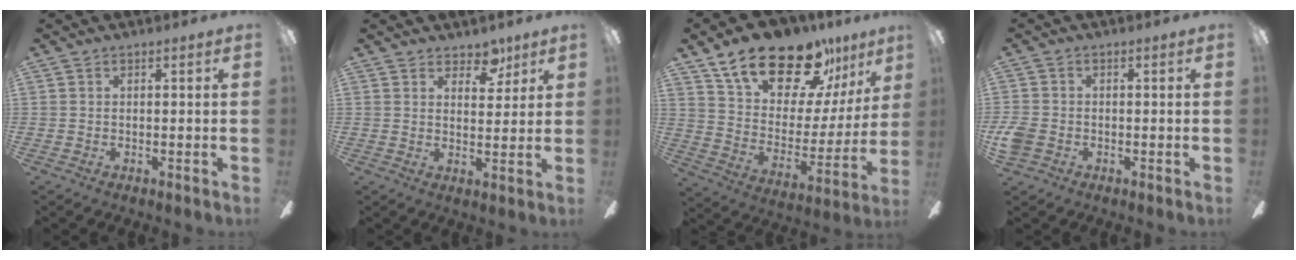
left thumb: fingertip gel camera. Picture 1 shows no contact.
{"total": 6.3, "force": [4.8, 3.4, 2.1], "torque": [-0.007, -0.026, 0.081]}
{"total": 22.7, "force": [17.2, 9.8, 11.2], "torque": [-0.184, -0.115, 0.301]}
{"total": 4.3, "force": [-1.4, 3.4, 2.3], "torque": [-0.053, 0.007, -0.027]}